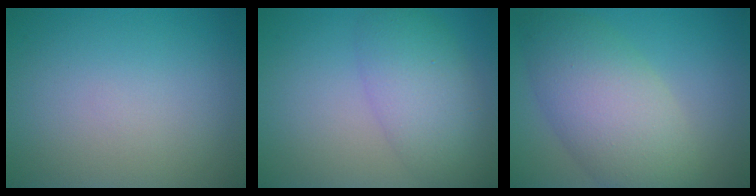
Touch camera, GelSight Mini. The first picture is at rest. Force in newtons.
{"total": 5.2, "press": 5.1, "slide": 0.3}
{"total": 7.8, "press": 7.8, "slide": 0.2}